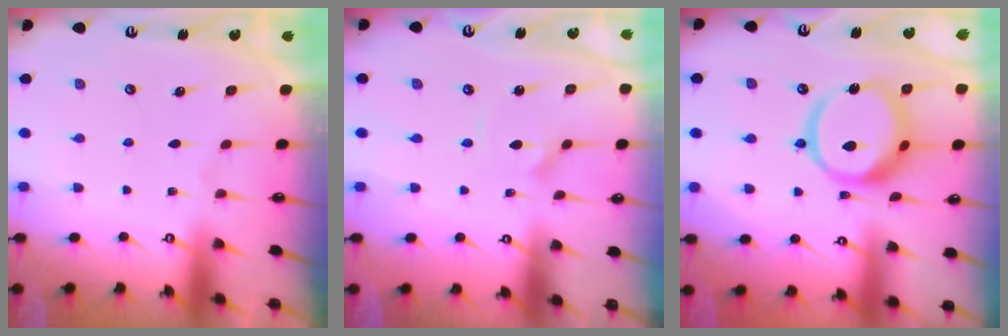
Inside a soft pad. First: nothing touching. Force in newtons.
{"total": 2.6, "press": 2.6, "slide": 0.3}
{"total": 16.1, "press": 16.0, "slide": 1.8}